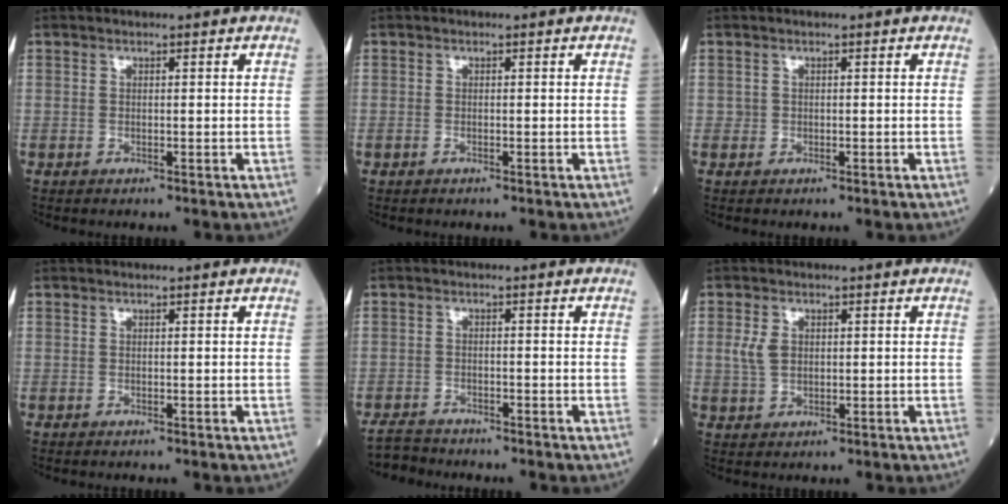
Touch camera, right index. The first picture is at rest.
{"total": 0.0}
{"total": 0.5, "force": [-0.1, 0.5, 0.0], "torque": [0.003, 0.005, -0.002]}
{"total": 0.0}
{"total": 3.2, "force": [-3.1, 0.6, -0.3], "torque": [0.002, -0.012, -0.057]}
{"total": 3.1, "force": [0.6, 2.2, 2.1], "torque": [-0.052, 0.006, 0.015]}